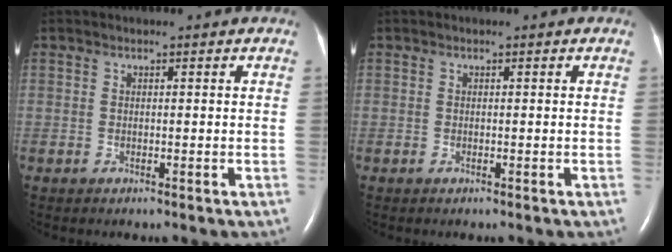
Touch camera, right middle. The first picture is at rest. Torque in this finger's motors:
{"motor_torque": [0.12, -0.05, 0.03, -0.02]}